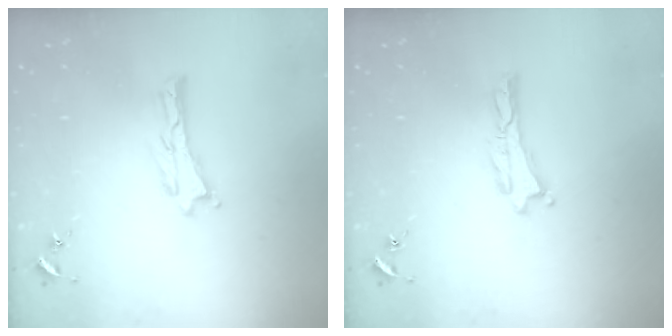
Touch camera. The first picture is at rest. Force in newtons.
{"total": 0.0}